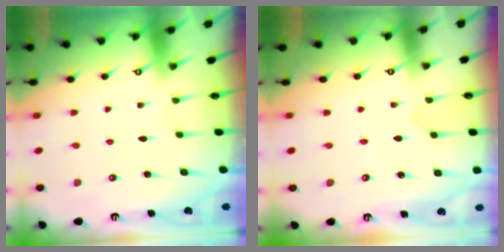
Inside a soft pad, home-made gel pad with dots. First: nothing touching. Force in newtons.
{"total": 1.8, "press": 1.8, "slide": 0.2}